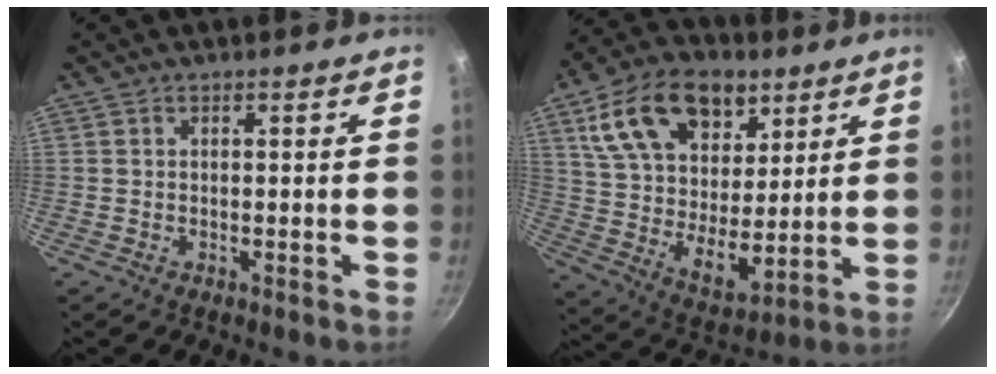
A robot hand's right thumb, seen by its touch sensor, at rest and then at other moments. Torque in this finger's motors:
{"motor_torque": [-0.25, 2.80, 0.83, -0.38, 0.21]}